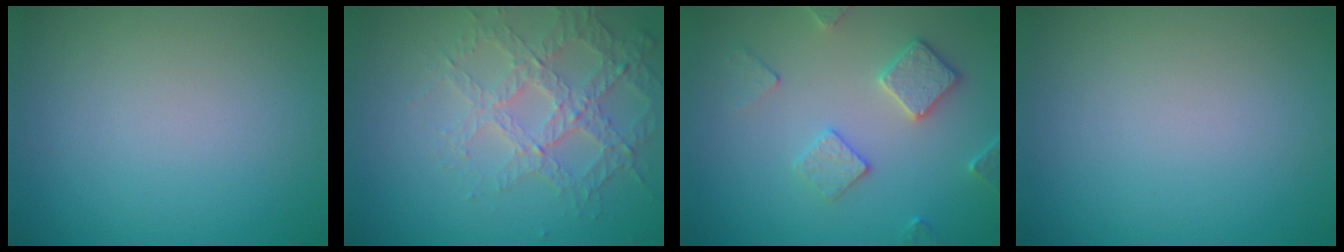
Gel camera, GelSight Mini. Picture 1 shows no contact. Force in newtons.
{"total": 3.4, "press": 3.2, "slide": 1.2}
{"total": 3.4, "press": 3.1, "slide": 1.3}
{"total": 0.0}